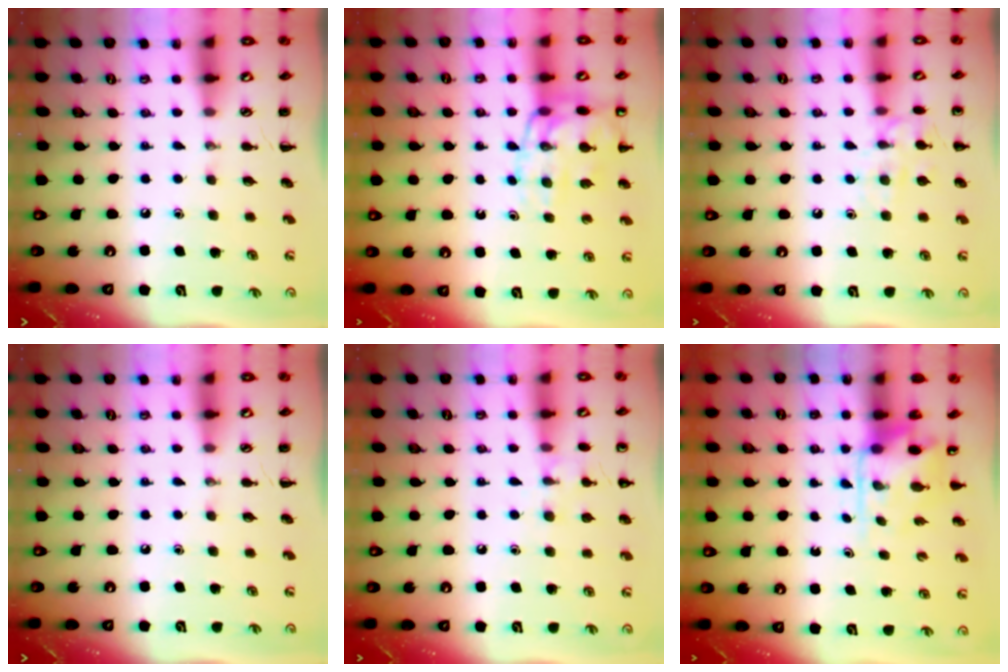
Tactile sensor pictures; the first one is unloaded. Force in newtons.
{"total": 14.0, "press": 13.8, "slide": 2.4}
{"total": 10.0, "press": 10.0, "slide": 0.9}
{"total": 0.0}
{"total": 7.0, "press": 6.7, "slide": 2.0}
{"total": 4.3, "press": 4.2, "slide": 0.7}